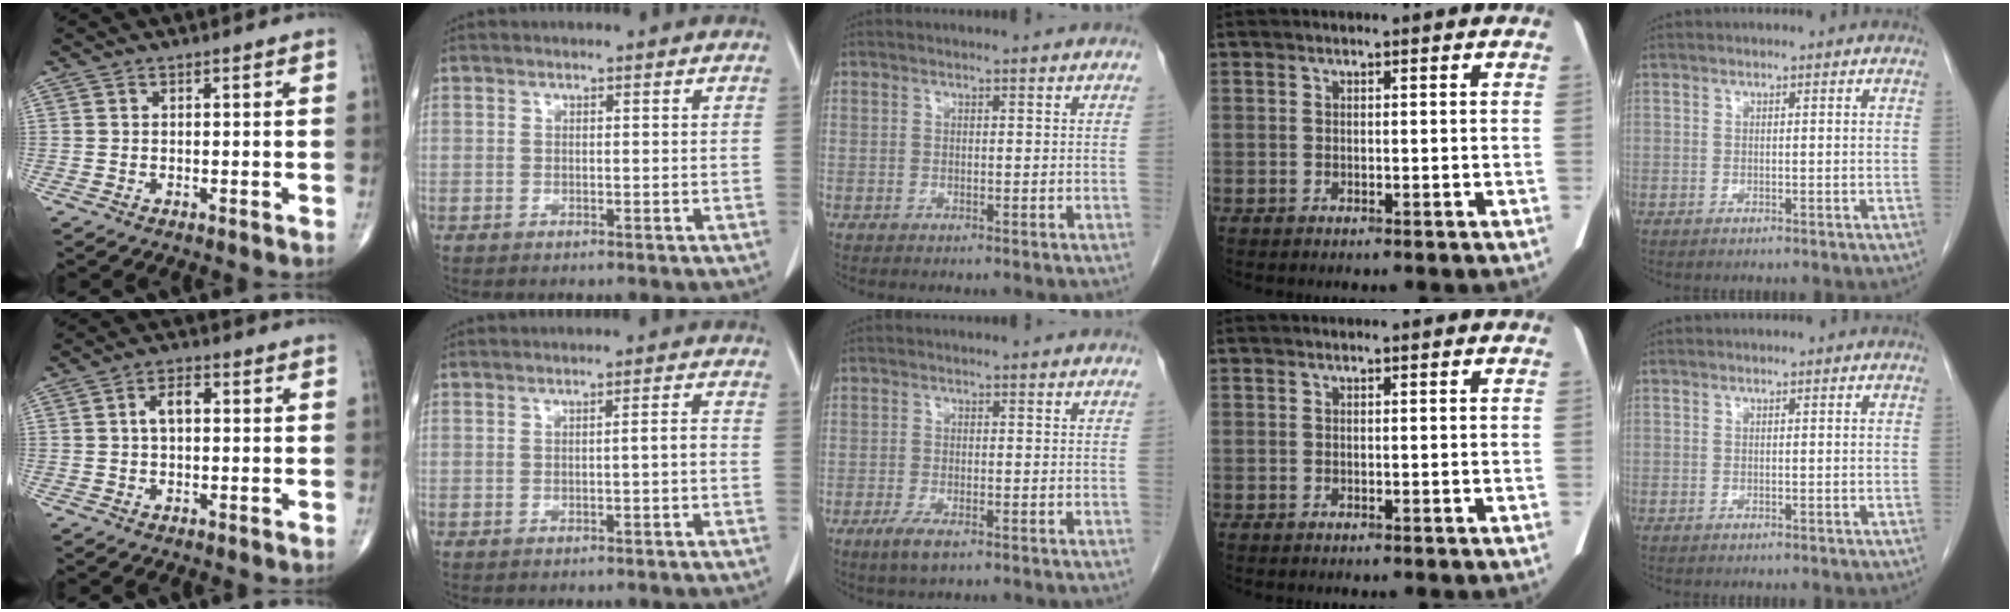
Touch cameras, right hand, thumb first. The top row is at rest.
{"thumb": {"total": 4.0, "force": [0.4, 2.2, 3.4], "torque": [-0.061, 0.013, 0.003]}, "index": {"total": 1.5, "force": [-0.5, 0.0, 1.4], "torque": [-0.020, 0.003, -0.007]}, "middle": {"total": 3.2, "force": [-1.9, 0.8, 2.5], "torque": [-0.054, -0.007, -0.032]}}